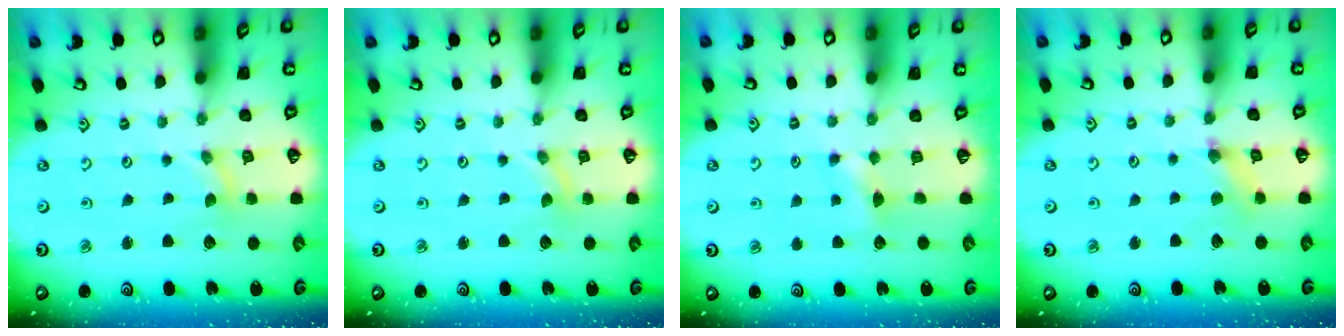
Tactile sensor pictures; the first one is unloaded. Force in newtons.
{"total": 0.0}
{"total": 4.6, "press": 4.5, "slide": 0.8}
{"total": 1.6, "press": 1.6, "slide": 0.2}